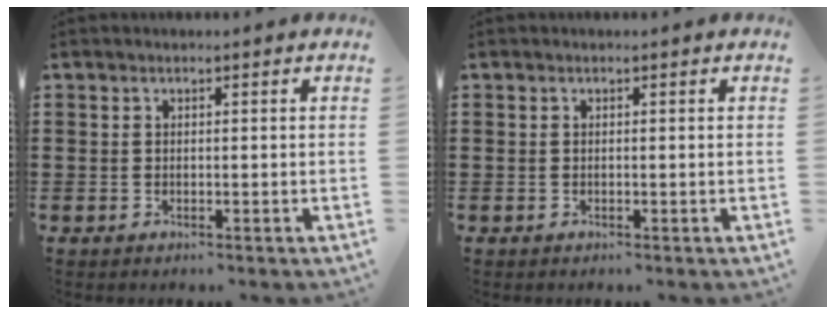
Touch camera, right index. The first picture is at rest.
{"total": 0.0}